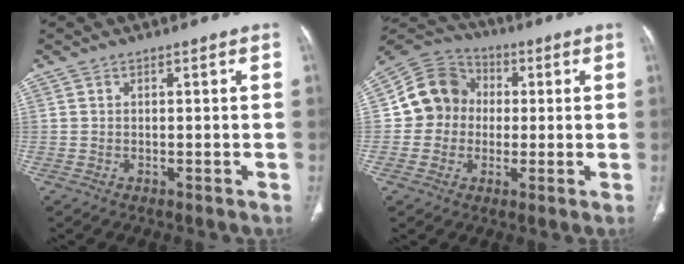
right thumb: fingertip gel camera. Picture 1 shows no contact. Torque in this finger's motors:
{"motor_torque": [-0.51, 0.63, 0.03, -0.22, 0.07]}